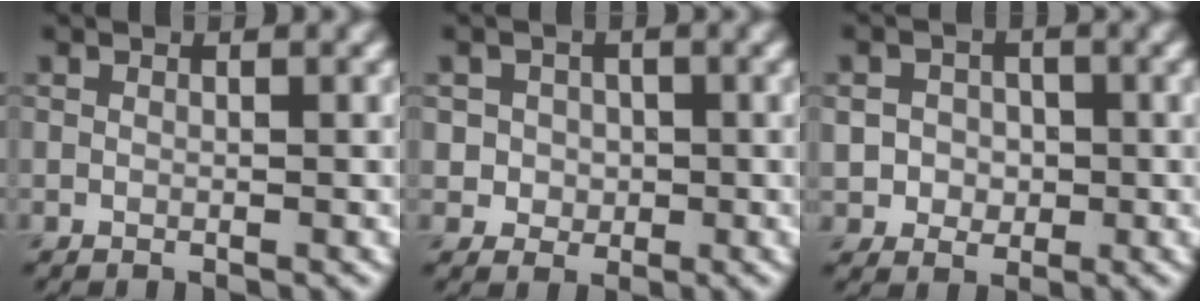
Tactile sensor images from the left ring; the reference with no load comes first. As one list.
[{"total": 2.4, "force": [0.0, 2.3, 0.7], "torque": [-0.003, -0.002, 0.003]}, {"total": 3.6, "force": [-0.2, 3.4, 1.2], "torque": [-0.017, 0.006, -0.011]}]